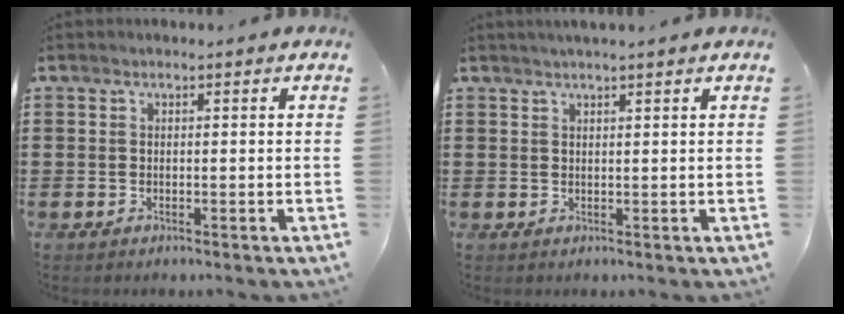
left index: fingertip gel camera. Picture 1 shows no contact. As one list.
[{"total": 1.3, "force": [1.1, -0.3, 0.7], "torque": [-0.011, 0.000, 0.021]}]